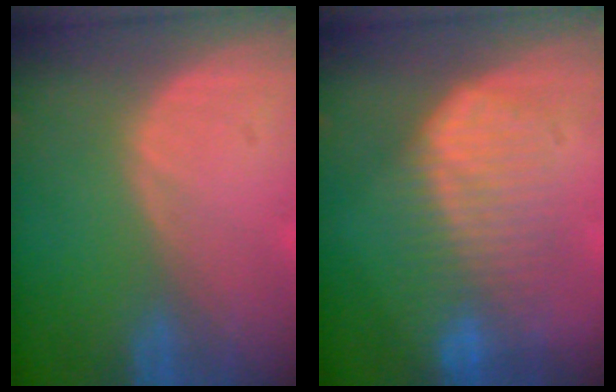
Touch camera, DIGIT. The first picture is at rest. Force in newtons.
{"total": 8.1, "press": 8.1, "slide": 0.1}